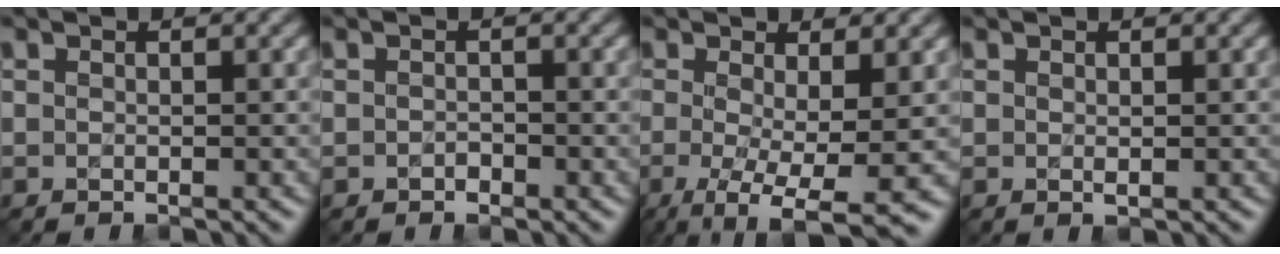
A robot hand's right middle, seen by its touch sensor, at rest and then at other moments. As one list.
[{"total": 0.5, "force": [0.1, 0.5, 0.2], "torque": [-0.005, 0.001, -0.001]}, {"total": 6.4, "force": [-1.3, 1.5, 6.1], "torque": [-0.103, -0.015, -0.019]}, {"total": 0.7, "force": [0.6, 0.1, 0.2], "torque": [-0.008, 0.002, 0.009]}]